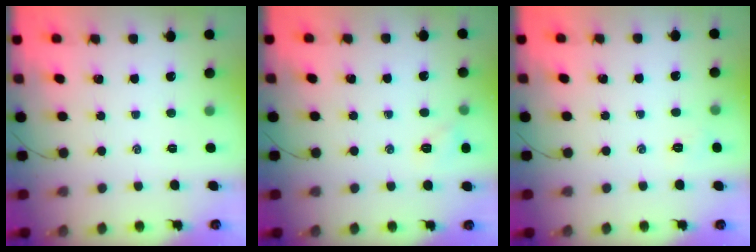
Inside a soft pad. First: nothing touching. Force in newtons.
{"total": 5.9, "press": 5.6, "slide": 1.7}
{"total": 4.0, "press": 3.9, "slide": 1.2}